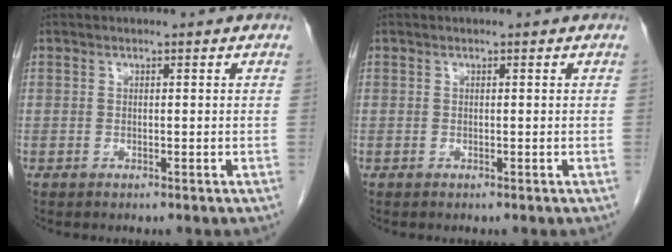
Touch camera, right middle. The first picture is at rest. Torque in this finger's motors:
{"motor_torque": [0.00, 0.00, 0.00, -0.01]}